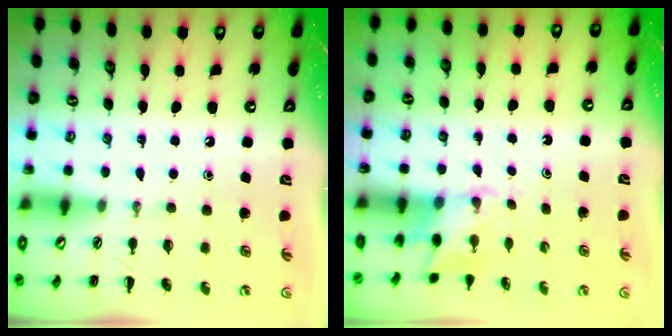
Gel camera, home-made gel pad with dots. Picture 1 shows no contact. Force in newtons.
{"total": 2.6, "press": 2.5, "slide": 0.6}